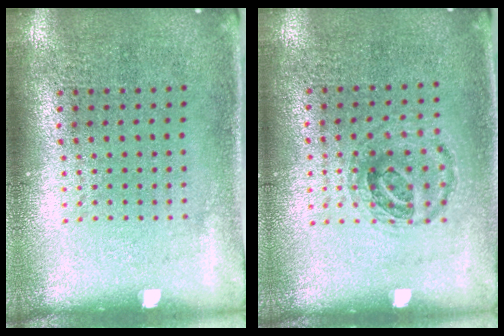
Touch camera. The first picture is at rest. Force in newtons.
{"total": 0.9, "press": 0.8, "slide": 0.4}